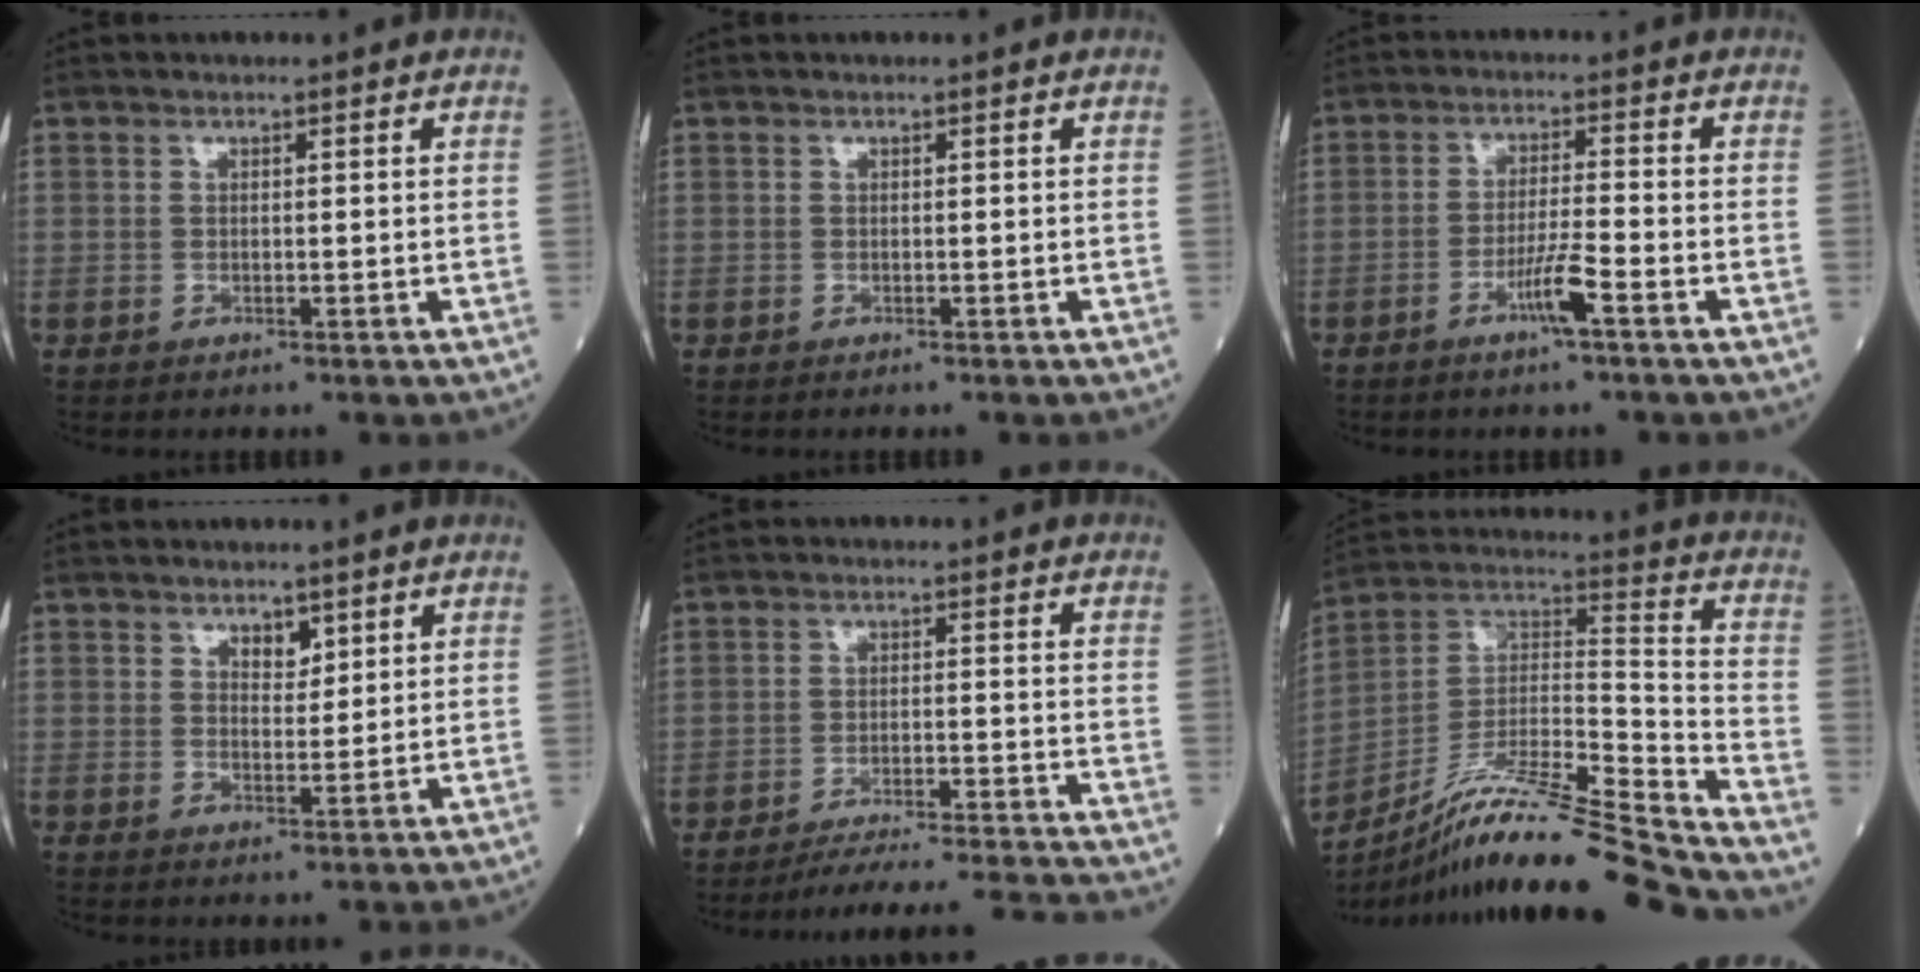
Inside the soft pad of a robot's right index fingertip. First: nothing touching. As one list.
[{"total": 0.8, "force": [-0.7, 0.0, 0.4], "torque": [0.000, 0.001, -0.010]}, {"total": 4.5, "force": [-2.5, -0.4, 3.8], "torque": [-0.077, -0.006, -0.047]}, {"total": 2.5, "force": [1.6, 1.2, 1.4], "torque": [-0.019, -0.003, 0.030]}, {"total": 14.0, "force": [-13.5, -1.6, 3.3], "torque": [-0.038, -0.009, -0.194]}, {"total": 23.0, "force": [-20.0, -1.0, 11.3], "torque": [-0.203, 0.000, -0.345]}]